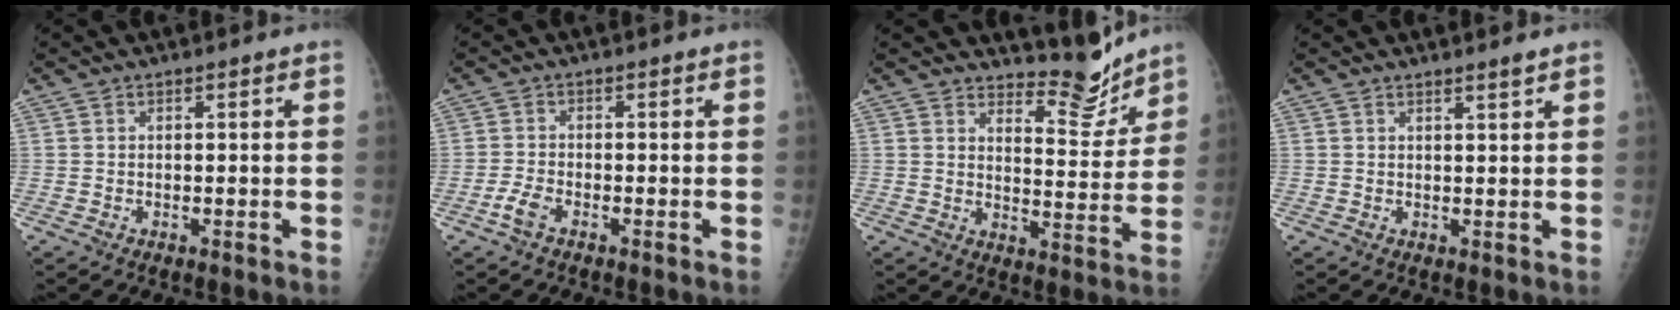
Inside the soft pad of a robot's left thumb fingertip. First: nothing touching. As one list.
[{"total": 2.8, "force": [-1.7, 1.3, 1.8], "torque": [-0.043, 0.006, -0.036]}, {"total": 8.1, "force": [7.7, 2.2, 1.6], "torque": [0.005, -0.076, 0.116]}, {"total": 1.2, "force": [1.1, -0.1, 0.5], "torque": [-0.004, -0.012, 0.019]}]